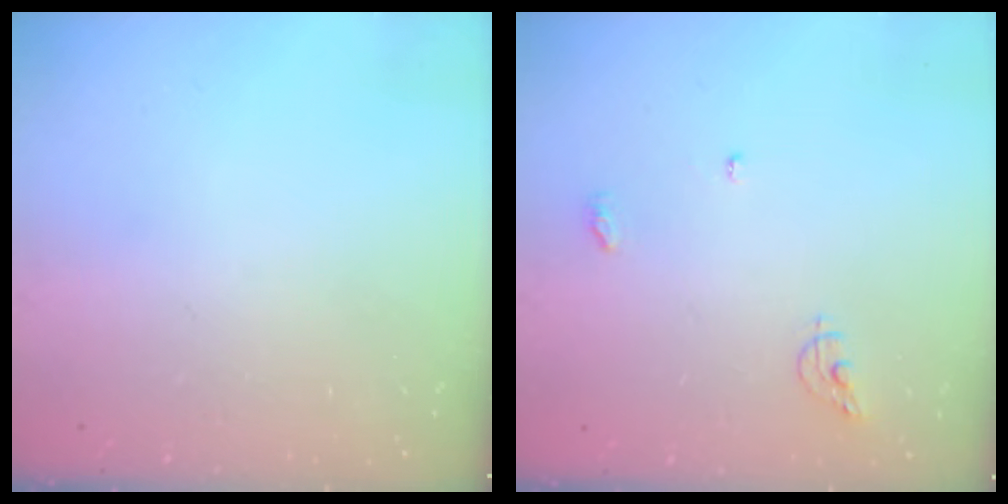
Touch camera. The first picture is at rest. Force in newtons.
{"total": 6.3, "press": 6.3, "slide": 0.2}